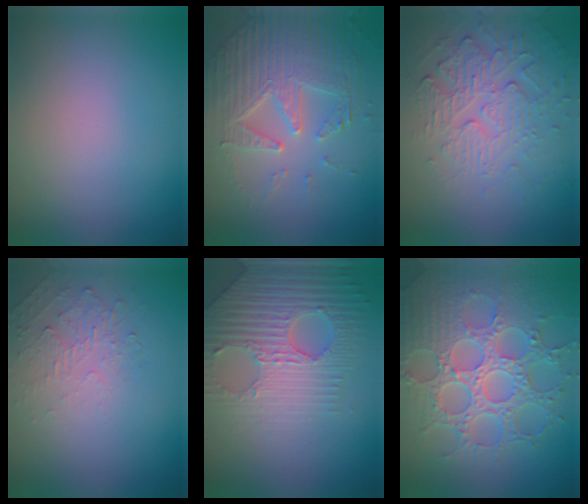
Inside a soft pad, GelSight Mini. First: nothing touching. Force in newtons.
{"total": 5.9, "press": 4.7, "slide": 3.6}
{"total": 5.8, "press": 3.5, "slide": 4.7}
{"total": 2.1, "press": 0.7, "slide": 2.0}
{"total": 6.6, "press": 5.1, "slide": 4.3}
{"total": 8.9, "press": 6.6, "slide": 6.0}